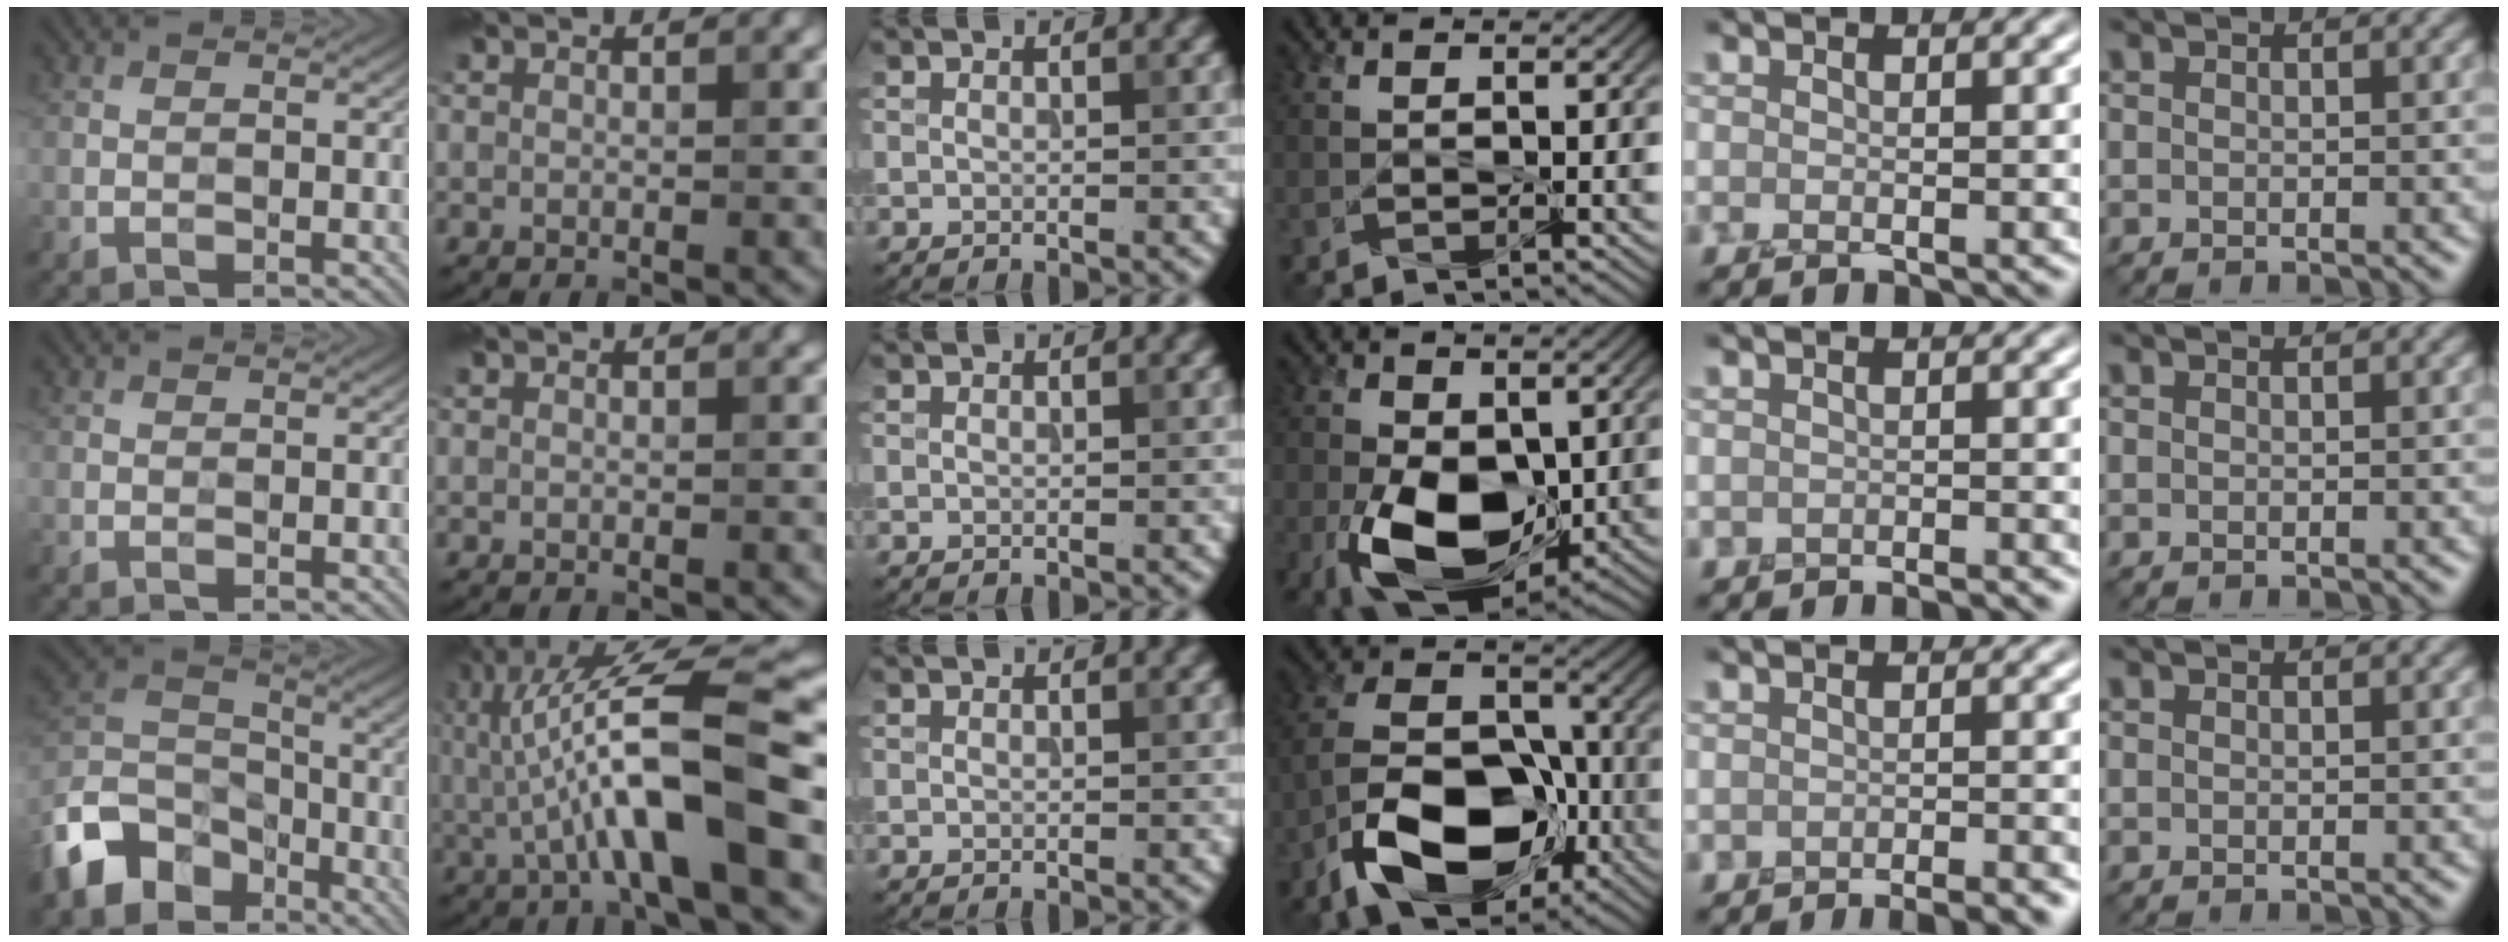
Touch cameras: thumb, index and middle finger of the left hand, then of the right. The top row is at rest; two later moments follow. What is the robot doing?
{"motion": "peel", "object": "bandage"}